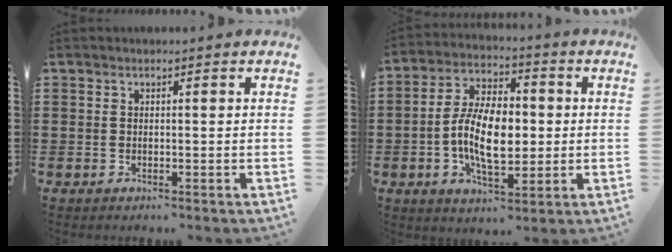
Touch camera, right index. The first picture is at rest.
{"total": 10.8, "force": [-0.9, 5.6, 9.1], "torque": [-0.188, 0.005, -0.023]}